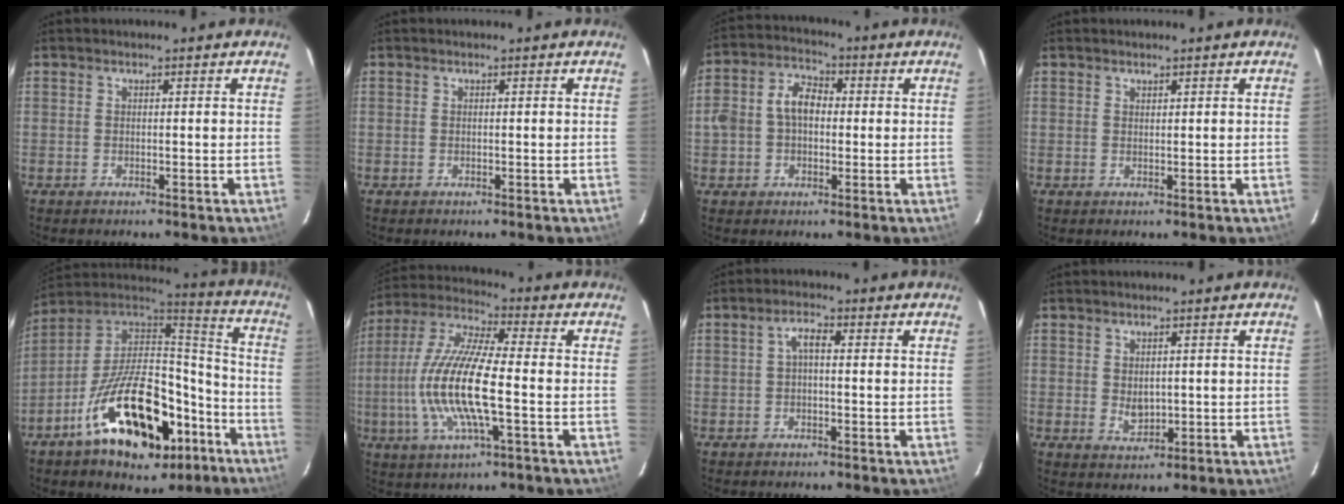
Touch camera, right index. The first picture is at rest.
{"total": 0.0}
{"total": 7.9, "force": [-0.2, 5.7, 5.4], "torque": [-0.111, 0.026, -0.004]}
{"total": 0.6, "force": [0.5, 0.3, 0.0], "torque": [-0.001, 0.001, 0.010]}
{"total": 25.3, "force": [-12.1, 13.4, 17.8], "torque": [-0.316, 0.015, -0.173]}
{"total": 15.9, "force": [-2.8, 3.3, 15.3], "torque": [-0.309, -0.006, -0.058]}
{"total": 2.5, "force": [0.0, 1.0, 2.2], "torque": [-0.046, 0.011, 0.000]}
{"total": 3.3, "force": [0.2, 2.4, 2.2], "torque": [-0.037, -0.003, 0.009]}